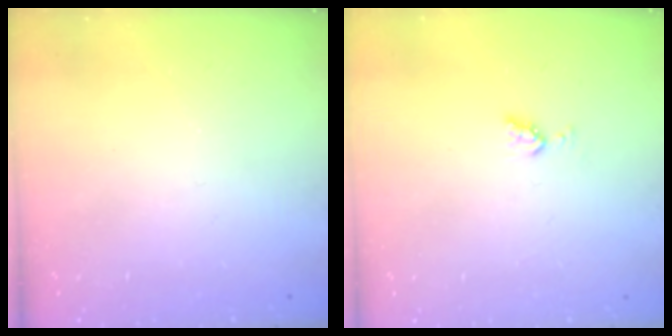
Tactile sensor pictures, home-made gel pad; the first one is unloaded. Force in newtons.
{"total": 3.6, "press": 3.5, "slide": 0.9}